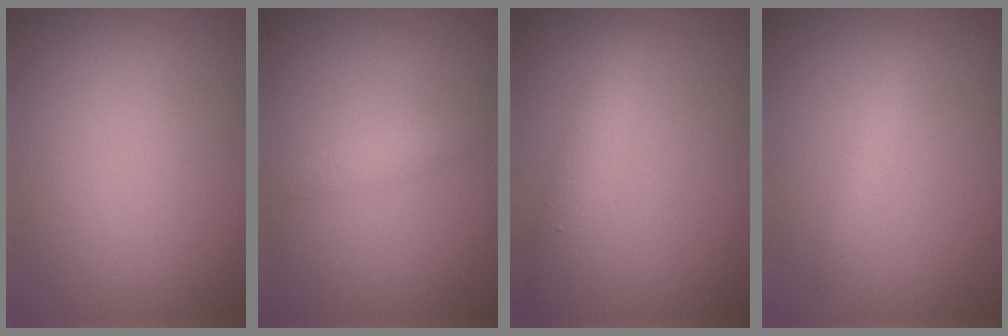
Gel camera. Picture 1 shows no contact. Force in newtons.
{"total": 1.0, "press": 1.0, "slide": 0.1}
{"total": 2.9, "press": 2.9, "slide": 0.1}
{"total": 1.3, "press": 1.3, "slide": 0.0}